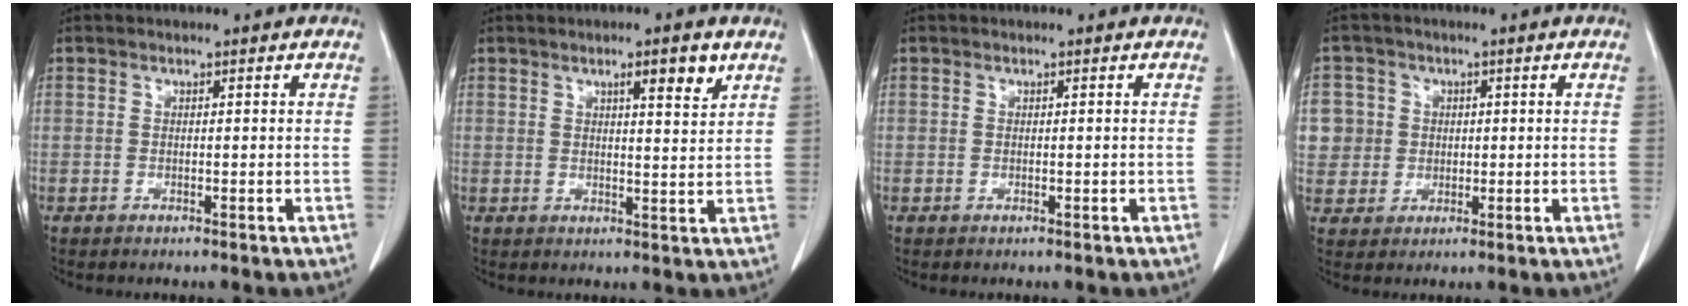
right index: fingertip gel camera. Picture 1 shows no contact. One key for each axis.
{"total": 5.0, "fx": 2.9, "fy": 0.8, "fz": 4.0, "tx": -0.062, "ty": -0.004, "tz": 0.043}
{"total": 0.0}
{"total": 11.6, "fx": 1.4, "fy": 11.1, "fz": 2.9, "tx": -0.107, "ty": 0.043, "tz": 0.048}